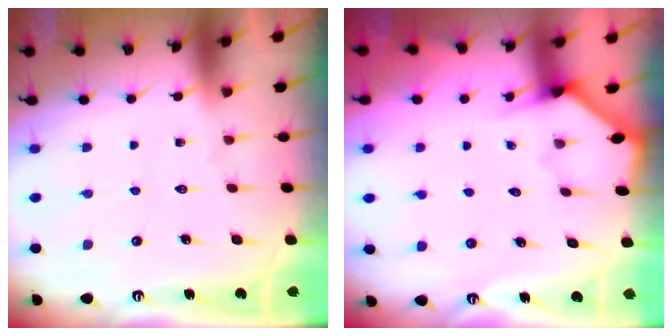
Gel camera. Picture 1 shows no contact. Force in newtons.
{"total": 2.4, "press": 2.3, "slide": 0.3}